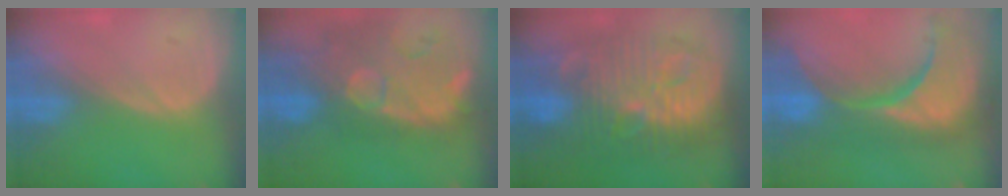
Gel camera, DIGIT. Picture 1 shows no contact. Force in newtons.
{"total": 14.2, "press": 11.6, "slide": 8.2}
{"total": 13.7, "press": 13.6, "slide": 1.2}
{"total": 15.3, "press": 12.1, "slide": 9.3}